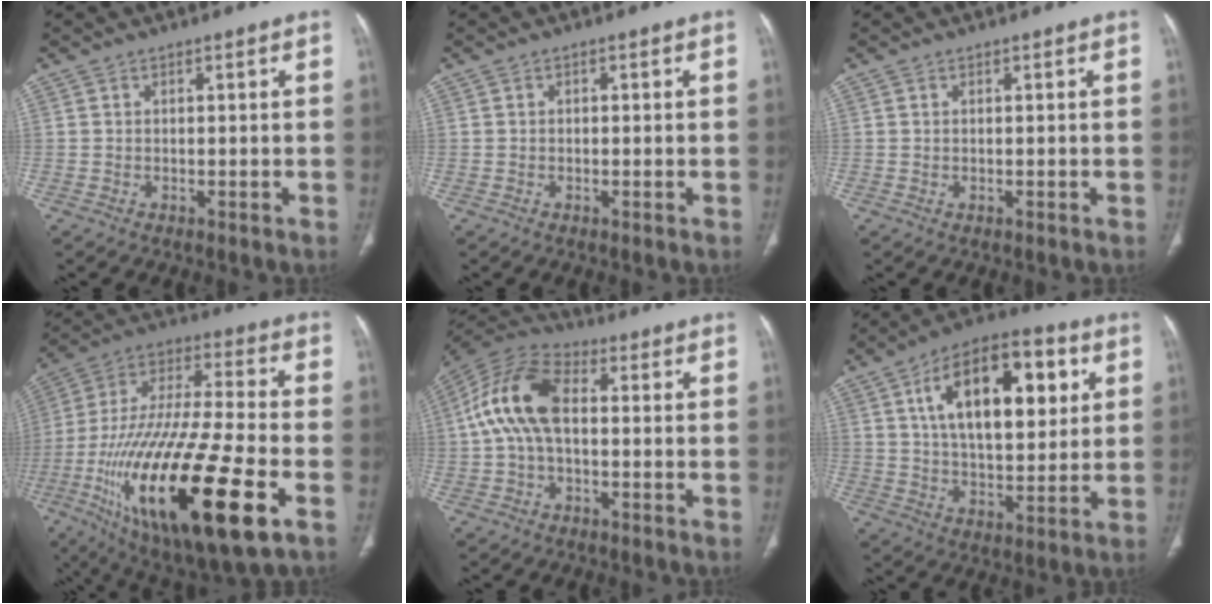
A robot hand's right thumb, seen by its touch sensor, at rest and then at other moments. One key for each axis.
{"total": 0.5, "fx": 0.0, "fy": 0.4, "fz": 0.3, "tx": -0.001, "ty": 0.002, "tz": -0.004}
{"total": 0.0}
{"total": 33.9, "fx": -11.6, "fy": 10.1, "fz": 30.2, "tx": -0.607, "ty": -0.003, "tz": -0.191}
{"total": 13.0, "fx": 0.6, "fy": 7.4, "fz": 10.7, "tx": -0.215, "ty": 0.036, "tz": 0.000}
{"total": 21.5, "fx": 6.7, "fy": 10.8, "fz": 17.4, "tx": -0.243, "ty": -0.003, "tz": 0.101}